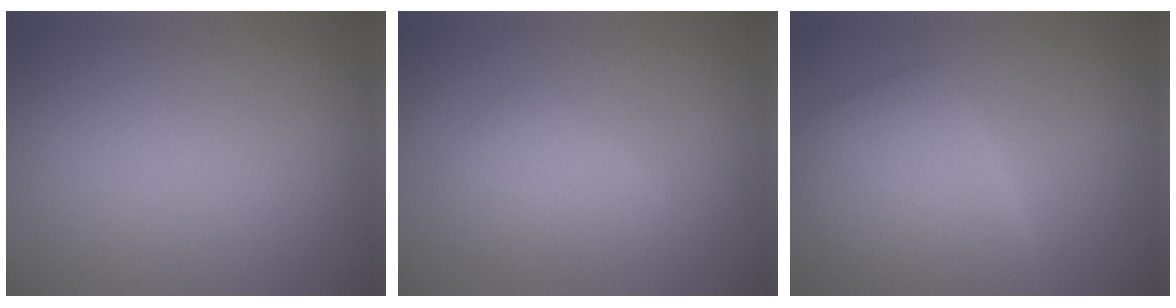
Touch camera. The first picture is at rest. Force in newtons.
{"total": 2.3, "press": 2.3, "slide": 0.0}
{"total": 5.5, "press": 5.5, "slide": 0.2}